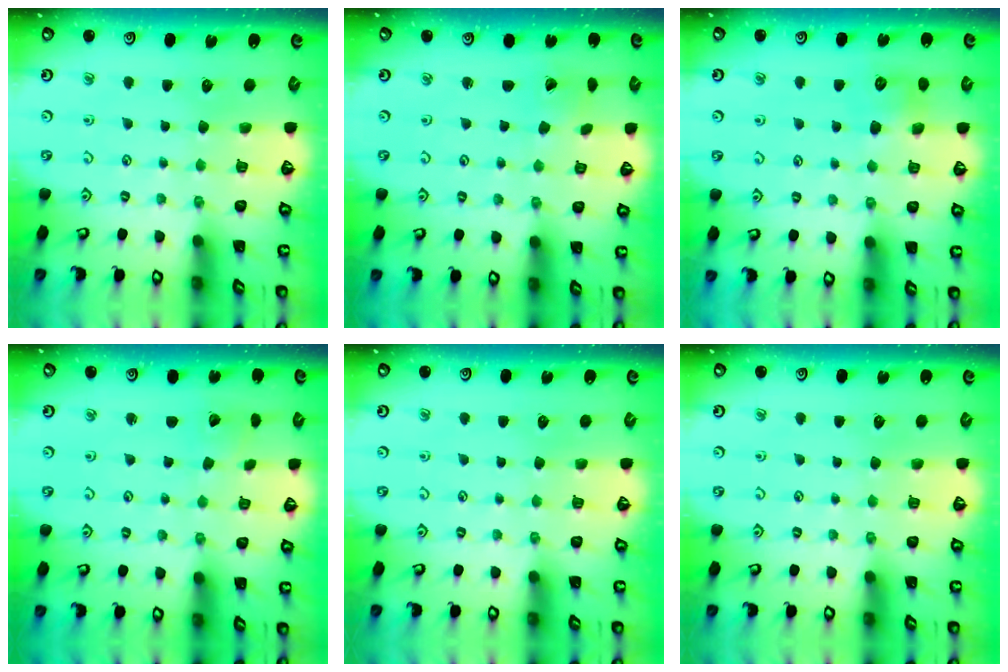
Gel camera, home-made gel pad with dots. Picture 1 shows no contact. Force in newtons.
{"total": 0.7, "press": 0.7, "slide": 0.0}
{"total": 6.3, "press": 6.3, "slide": 0.7}
{"total": 2.1, "press": 2.1, "slide": 0.1}
{"total": 0.0}
{"total": 0.0}